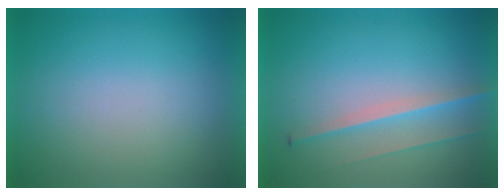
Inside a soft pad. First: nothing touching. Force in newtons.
{"total": 2.7}